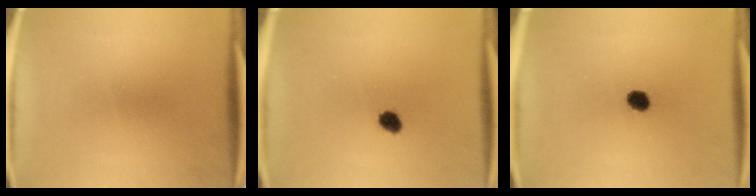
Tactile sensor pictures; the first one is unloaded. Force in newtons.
{"total": 2.8}
{"total": 3.9}